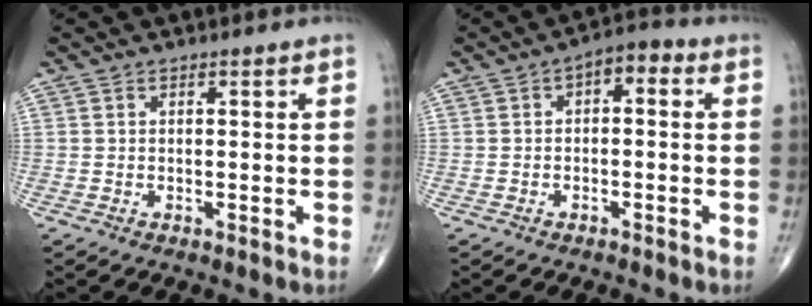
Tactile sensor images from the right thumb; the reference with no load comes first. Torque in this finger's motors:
{"motor_torque": [1.92, 2.53, 0.21, -0.13, 0.09]}